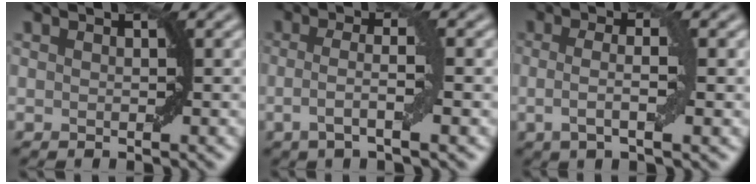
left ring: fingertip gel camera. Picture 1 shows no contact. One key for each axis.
{"total": 3.7, "fx": -0.7, "fy": 0.7, "fz": 3.5, "tx": -0.064, "ty": 0.001, "tz": -0.018}
{"total": 3.6, "fx": -0.3, "fy": 0.7, "fz": 3.5, "tx": -0.066, "ty": -0.005, "tz": -0.005}